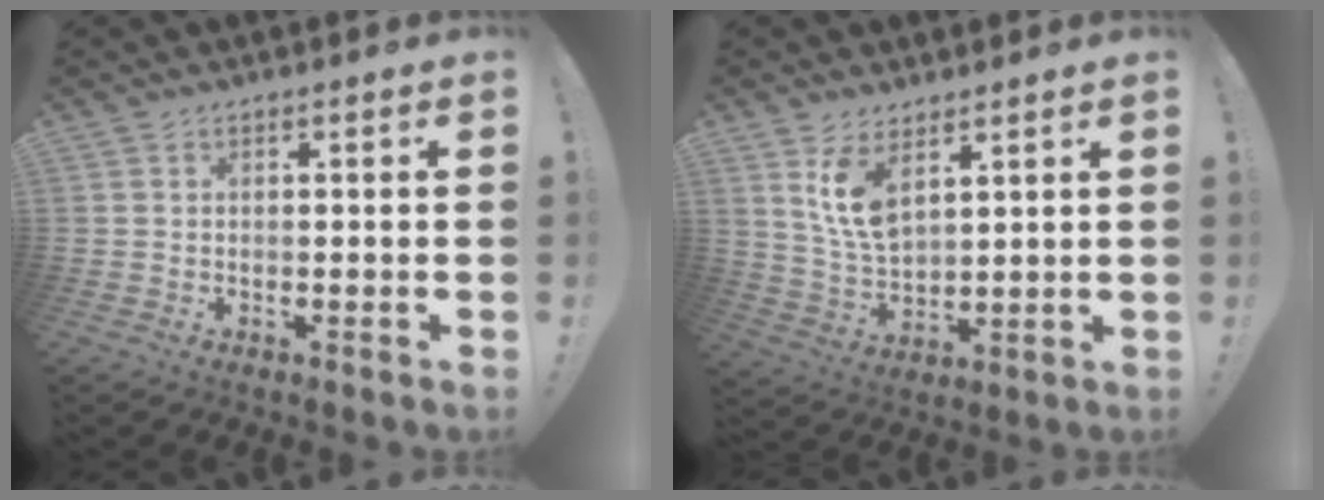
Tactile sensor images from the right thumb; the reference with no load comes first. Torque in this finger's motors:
{"motor_torque": [0.06, 0.70, 0.07, 0.09, 0.26]}